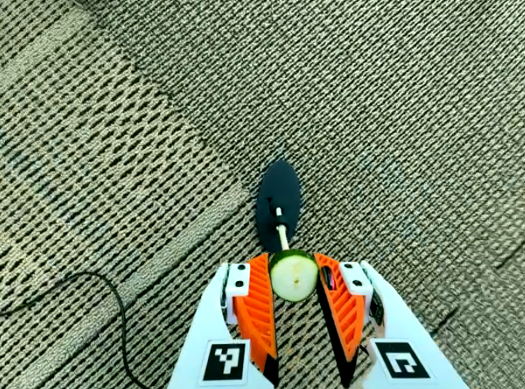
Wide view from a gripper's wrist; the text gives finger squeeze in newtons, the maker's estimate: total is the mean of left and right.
{"total": 6.6, "left": 5.9, "right": 7.2}